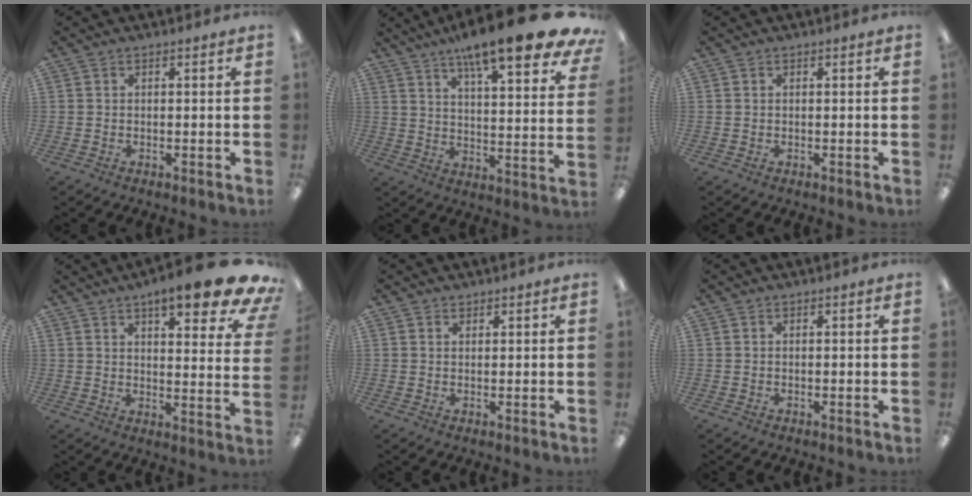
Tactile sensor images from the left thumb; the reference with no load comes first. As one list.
[{"total": 17.0, "force": [12.7, 3.6, 10.6], "torque": [-0.164, -0.083, 0.206]}, {"total": 0.0}, {"total": 13.6, "force": [9.4, 3.4, 9.3], "torque": [-0.117, -0.062, 0.149]}, {"total": 1.2, "force": [1.1, 0.6, 0.0], "torque": [0.001, 0.001, 0.021]}, {"total": 0.0}]